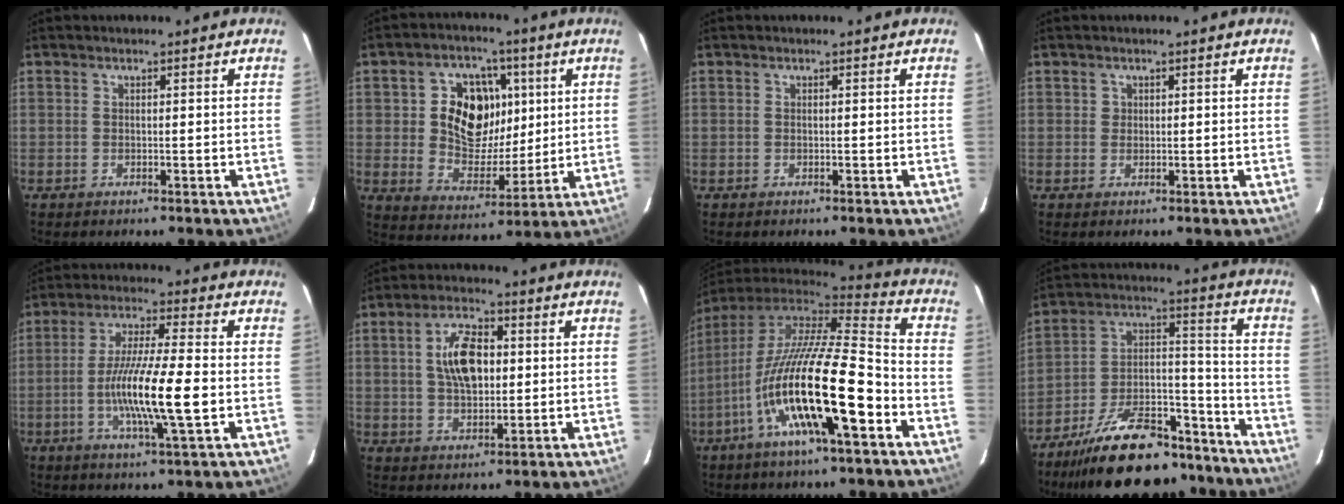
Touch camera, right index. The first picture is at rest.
{"total": 13.7, "force": [3.1, 10.6, 8.2], "torque": [-0.165, 0.014, 0.063]}
{"total": 0.0}
{"total": 0.8, "force": [0.2, 0.8, 0.0], "torque": [0.005, 0.005, 0.003]}
{"total": 13.1, "force": [-2.8, 0.7, 12.8], "torque": [-0.237, -0.008, -0.052]}
{"total": 9.6, "force": [1.4, 5.1, 8.0], "torque": [-0.148, 0.014, 0.029]}
{"total": 23.2, "force": [-9.0, 4.1, 21.0], "torque": [-0.365, -0.046, -0.169]}
{"total": 25.4, "force": [-19.5, 10.1, 12.6], "torque": [-0.228, 0.031, -0.281]}